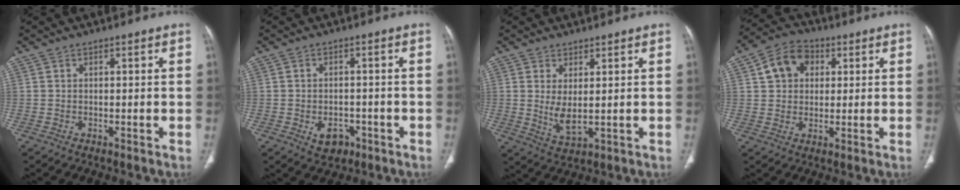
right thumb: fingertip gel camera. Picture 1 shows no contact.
{"total": 4.7, "force": [-2.0, 3.4, 2.7], "torque": [-0.028, 0.011, -0.020]}
{"total": 4.9, "force": [0.7, 1.9, 4.4], "torque": [-0.085, -0.020, 0.024]}
{"total": 8.9, "force": [2.7, 7.0, 4.9], "torque": [-0.062, 0.006, 0.039]}